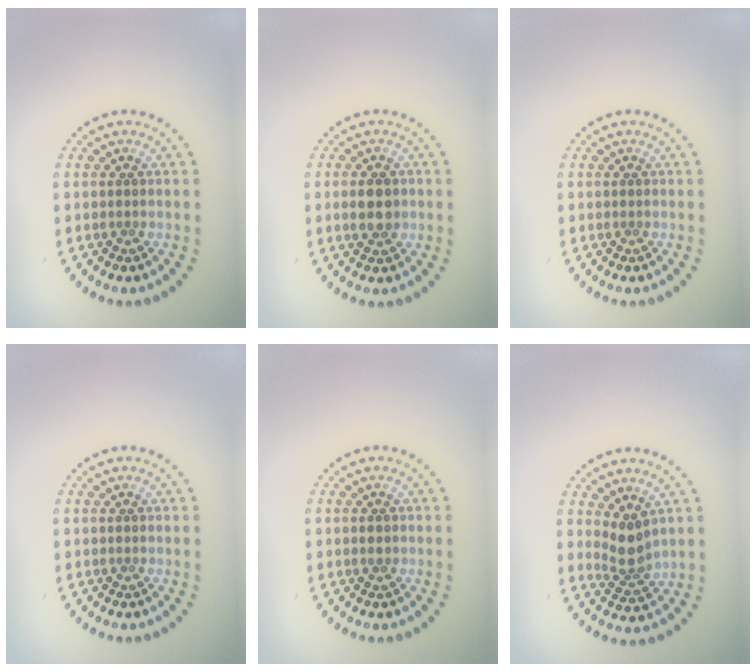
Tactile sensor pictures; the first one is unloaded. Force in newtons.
{"total": 3.1, "press": 3.1, "slide": 0.1}
{"total": 0.0}
{"total": 0.0}
{"total": 0.9, "press": 0.9, "slide": 0.1}
{"total": 2.7, "press": 2.1, "slide": 1.8}